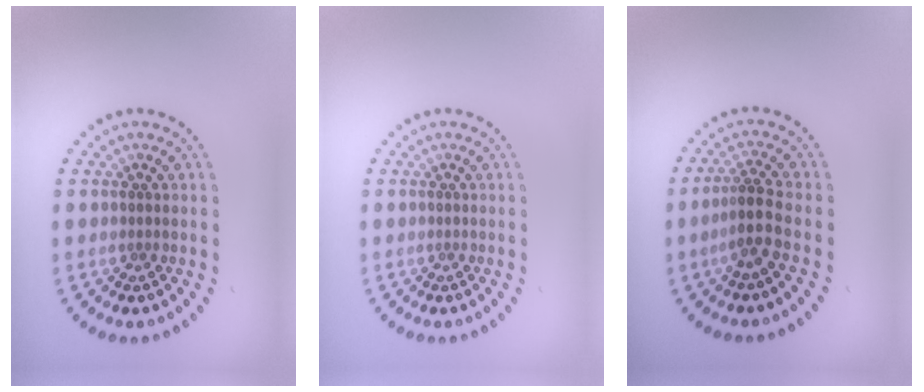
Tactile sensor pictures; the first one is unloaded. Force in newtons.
{"total": 0.0}
{"total": 2.6, "press": 1.9, "slide": 1.8}